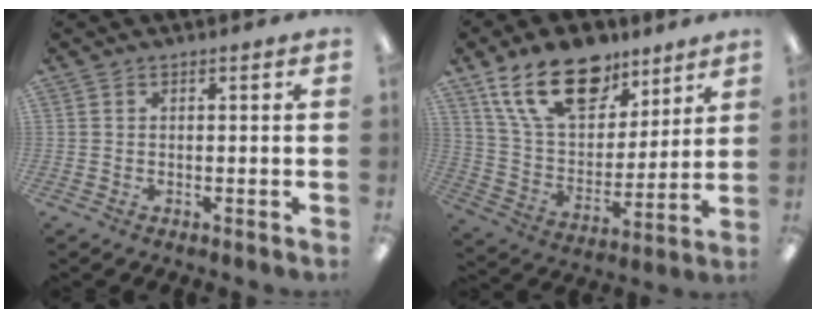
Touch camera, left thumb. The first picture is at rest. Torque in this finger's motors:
{"motor_torque": [2.55, 1.65, 1.51, -1.26, 0.12]}